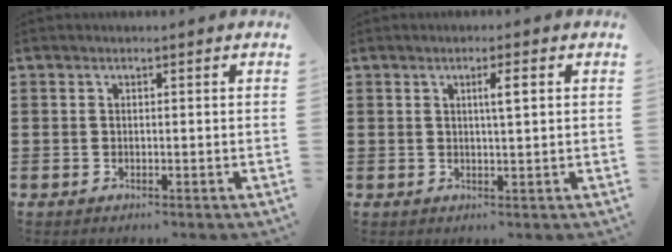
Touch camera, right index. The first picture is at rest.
{"total": 2.4, "force": [0.5, 0.1, 2.4], "torque": [-0.039, -0.003, 0.004]}